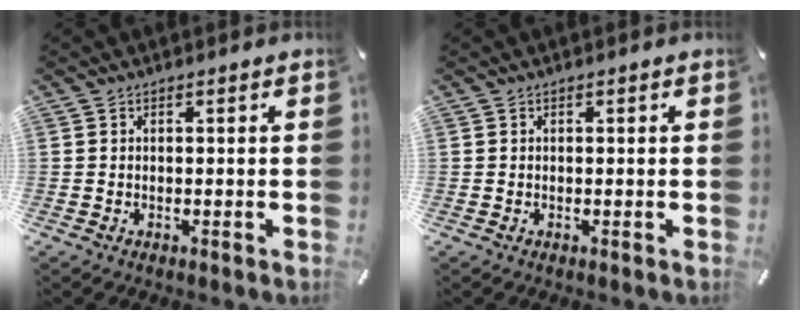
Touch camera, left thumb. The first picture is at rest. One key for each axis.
{"total": 0.0}